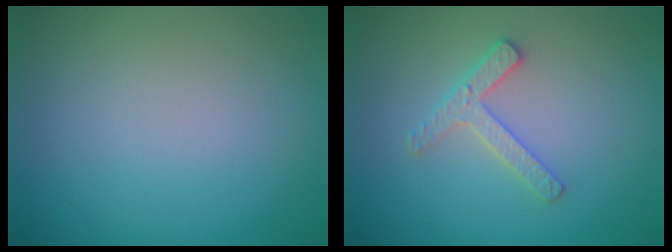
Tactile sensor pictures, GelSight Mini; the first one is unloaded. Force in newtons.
{"total": 2.4, "press": 2.4, "slide": 0.4}